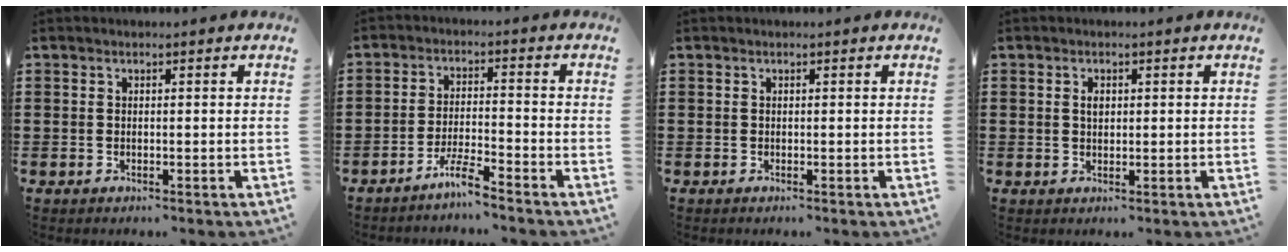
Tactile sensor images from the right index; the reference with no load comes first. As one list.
[{"total": 4.4, "force": [-3.9, 0.0, 2.1], "torque": [-0.052, -0.001, -0.078]}, {"total": 0.0}, {"total": 1.4, "force": [0.3, 0.8, 1.1], "torque": [-0.024, 0.006, 0.005]}]